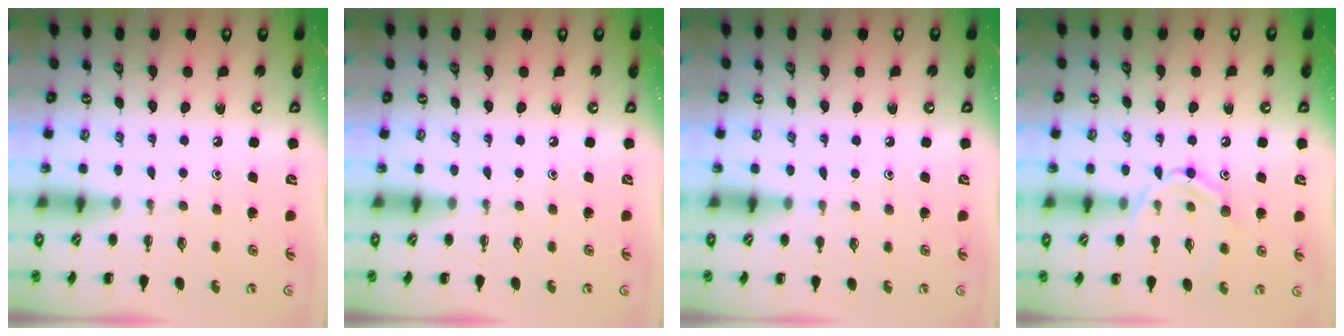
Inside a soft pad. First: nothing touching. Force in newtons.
{"total": 0.0}
{"total": 3.8, "press": 3.5, "slide": 1.3}
{"total": 11.9, "press": 11.9, "slide": 0.8}